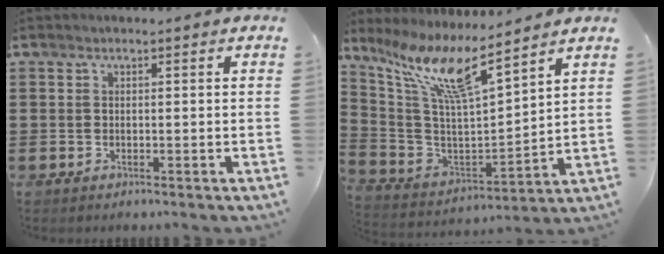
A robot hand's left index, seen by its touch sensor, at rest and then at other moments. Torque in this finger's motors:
{"motor_torque": [1.21, -0.93, 0.86, 0.21]}